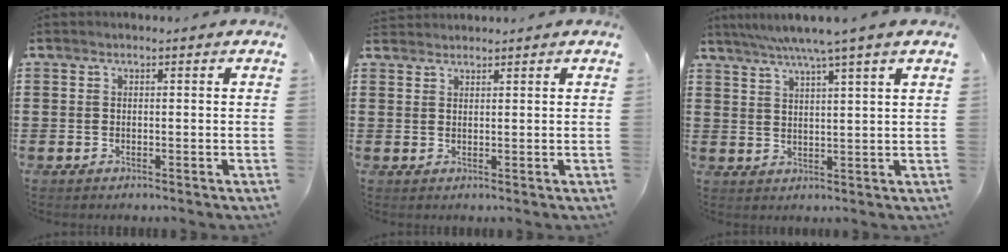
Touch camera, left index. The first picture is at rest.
{"total": 1.4, "force": [1.3, 0.3, 0.0], "torque": [-0.004, -0.001, 0.028]}
{"total": 5.1, "force": [4.0, -1.1, 3.0], "torque": [-0.069, -0.014, 0.067]}